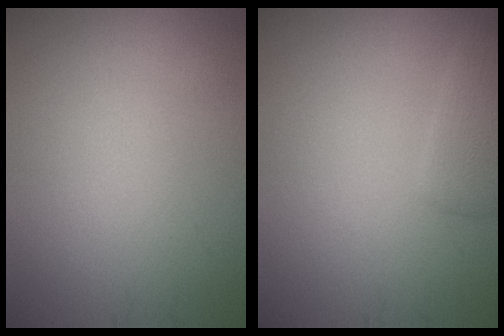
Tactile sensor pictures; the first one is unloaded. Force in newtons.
{"total": 2.0, "press": 1.9, "slide": 0.2}